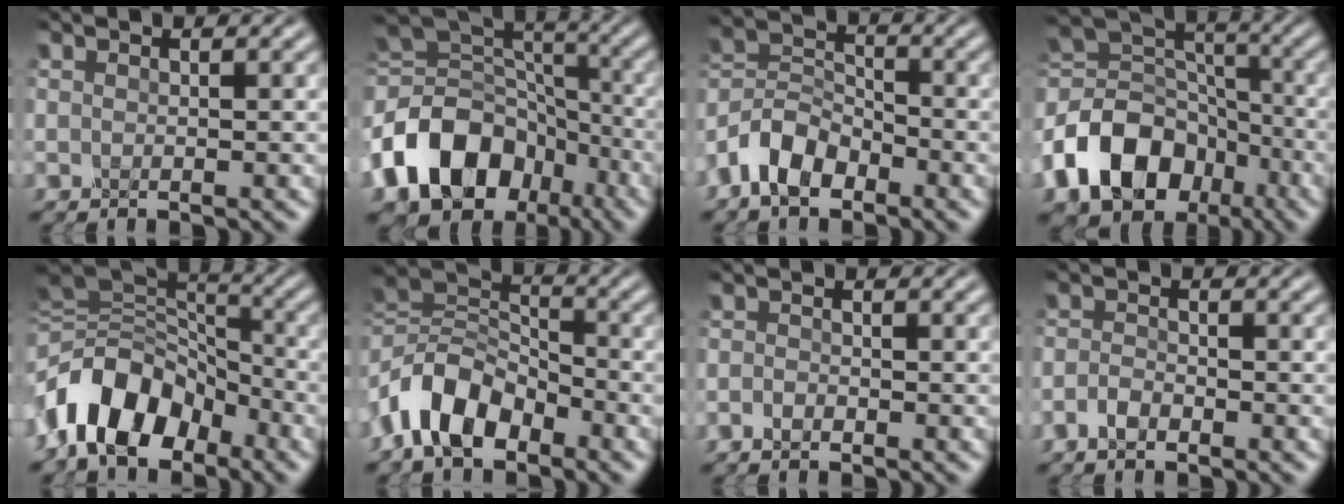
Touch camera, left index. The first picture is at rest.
{"total": 13.1, "force": [-5.7, 9.5, 7.0], "torque": [-0.149, 0.003, -0.107]}
{"total": 5.7, "force": [-3.6, 3.2, 2.9], "torque": [-0.057, 0.005, -0.082]}
{"total": 11.8, "force": [-5.4, 8.5, 6.2], "torque": [-0.130, 0.005, -0.114]}
{"total": 10.2, "force": [-4.9, 6.5, 6.1], "torque": [-0.099, 0.008, -0.103]}
{"total": 7.6, "force": [-4.1, 4.5, 4.7], "torque": [-0.085, 0.010, -0.092]}
{"total": 1.1, "force": [-0.7, 0.6, 0.6], "torque": [-0.012, 0.000, -0.016]}
{"total": 1.8, "force": [-1.2, 0.8, 1.1], "torque": [-0.024, 0.001, -0.029]}